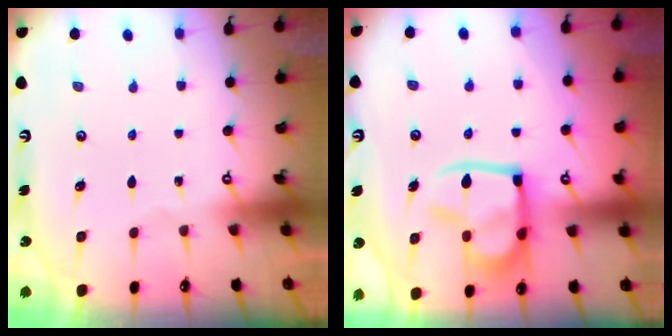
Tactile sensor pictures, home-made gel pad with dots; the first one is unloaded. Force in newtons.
{"total": 15.8, "press": 15.6, "slide": 1.9}